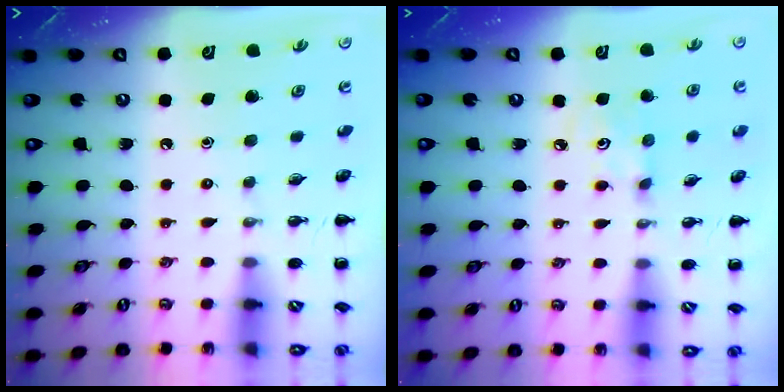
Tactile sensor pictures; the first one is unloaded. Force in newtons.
{"total": 3.1, "press": 3.0, "slide": 0.9}